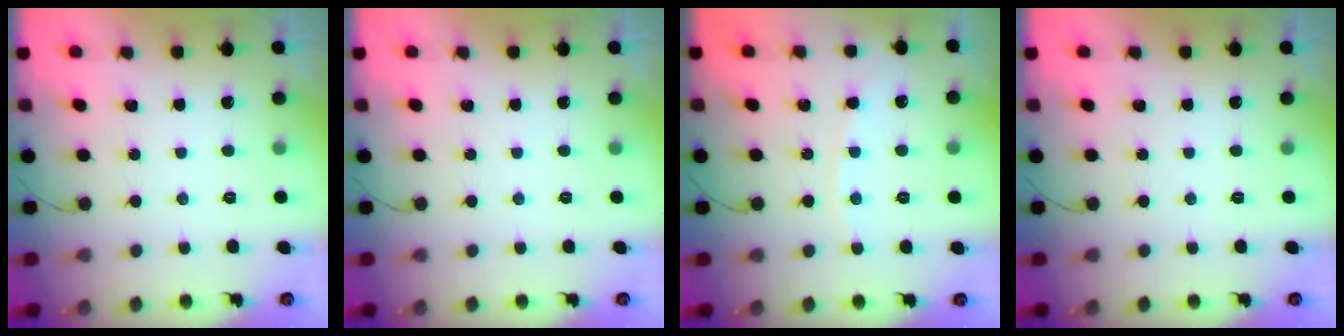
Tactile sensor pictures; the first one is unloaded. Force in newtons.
{"total": 0.0}
{"total": 4.9, "press": 4.9, "slide": 0.5}
{"total": 0.0}